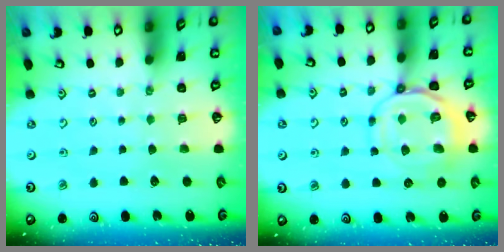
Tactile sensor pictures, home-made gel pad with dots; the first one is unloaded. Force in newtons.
{"total": 11.4, "press": 11.3, "slide": 1.1}